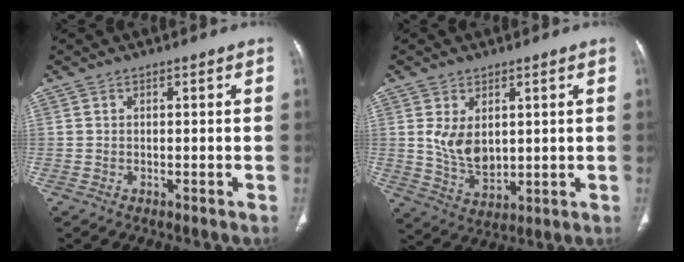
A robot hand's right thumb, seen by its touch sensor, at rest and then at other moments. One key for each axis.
{"total": 7.6, "fx": 1.8, "fy": 4.9, "fz": 5.6, "tx": -0.088, "ty": -0.019, "tz": 0.051}